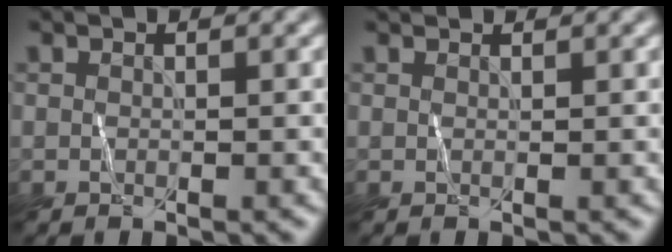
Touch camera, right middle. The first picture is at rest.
{"total": 2.0, "force": [1.8, 0.5, 0.7], "torque": [-0.014, 0.010, 0.020]}